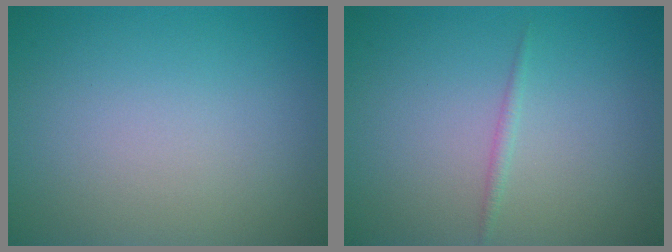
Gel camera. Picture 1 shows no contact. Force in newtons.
{"total": 0.7, "press": 0.7, "slide": 0.0}